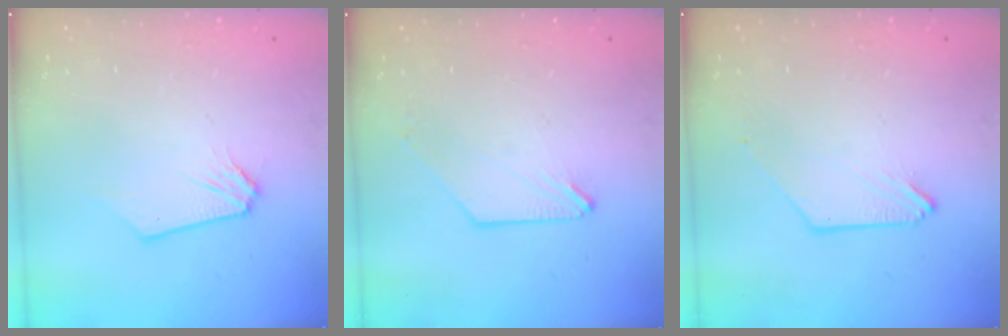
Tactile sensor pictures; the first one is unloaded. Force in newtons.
{"total": 0.7, "press": 0.7, "slide": 0.1}
{"total": 0.0}